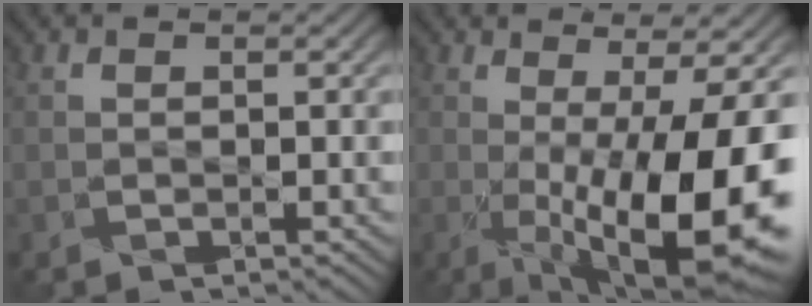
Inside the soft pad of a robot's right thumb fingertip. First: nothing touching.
{"total": 14.4, "force": [-2.3, 4.5, 13.5], "torque": [-0.215, -0.029, -0.019]}